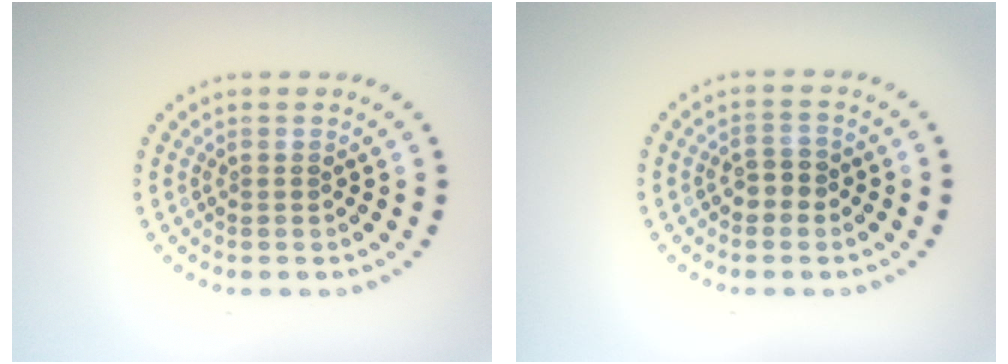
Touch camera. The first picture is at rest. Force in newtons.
{"total": 1.9, "press": 1.7, "slide": 0.7}